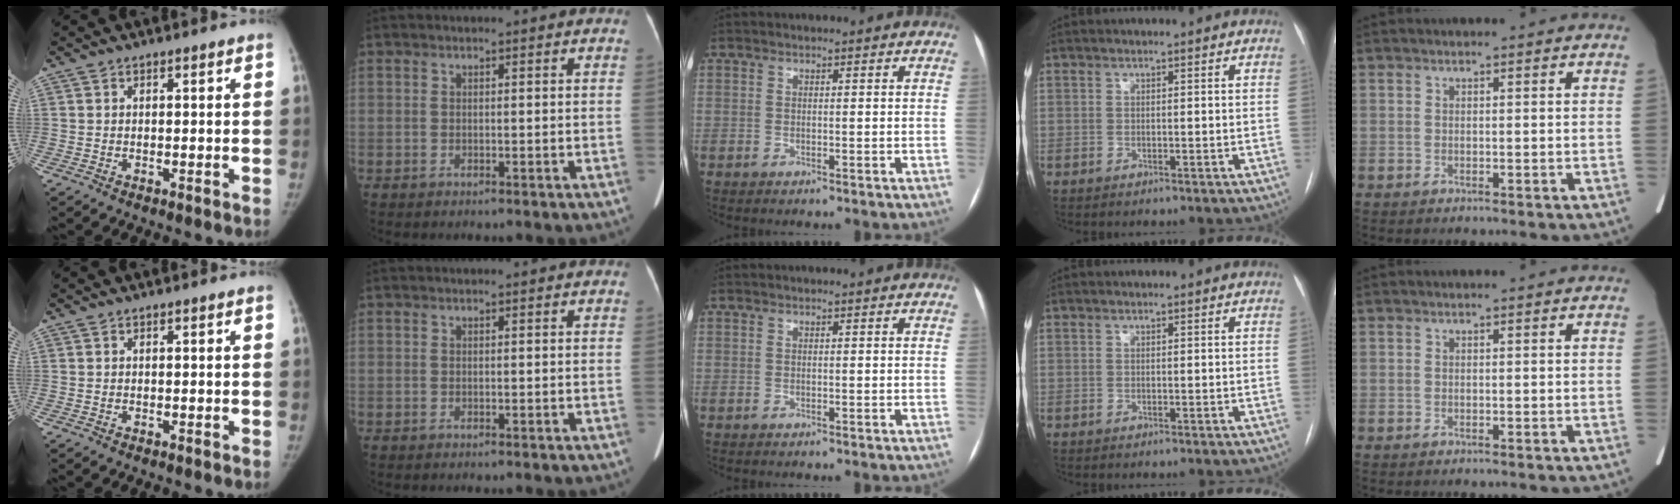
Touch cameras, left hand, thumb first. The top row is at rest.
{}